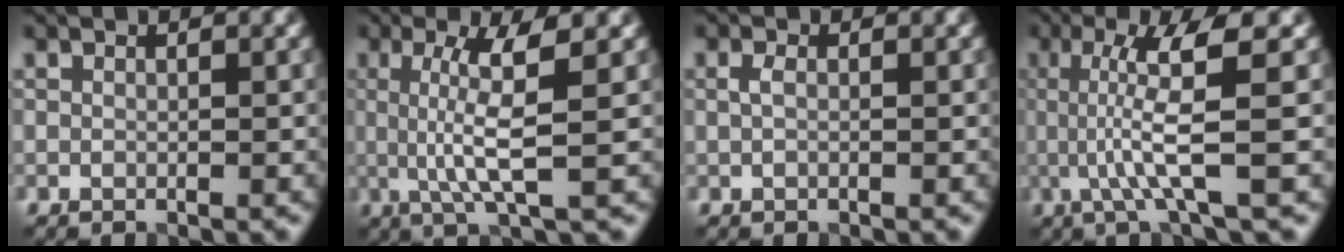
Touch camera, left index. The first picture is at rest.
{"total": 5.5, "force": [0.6, 0.9, 5.4], "torque": [-0.104, 0.001, 0.010]}
{"total": 0.9, "force": [0.1, 0.4, 0.8], "torque": [-0.020, 0.001, 0.000]}
{"total": 6.1, "force": [0.3, 0.9, 6.1], "torque": [-0.111, 0.003, 0.007]}